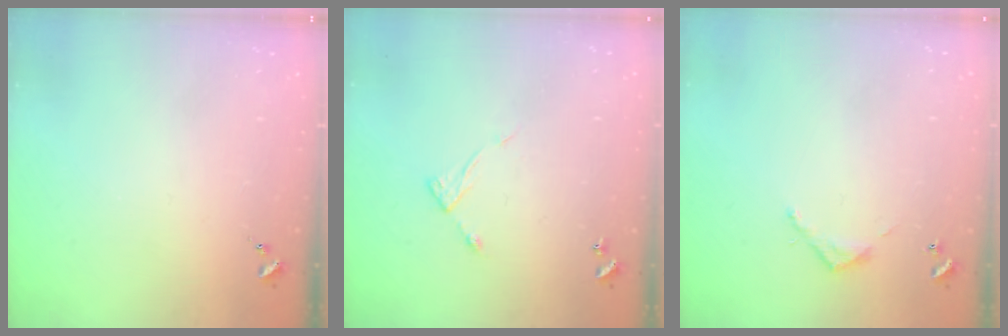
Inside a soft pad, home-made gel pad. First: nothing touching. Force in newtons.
{"total": 5.4, "press": 5.4, "slide": 0.4}
{"total": 3.2, "press": 3.2, "slide": 0.2}